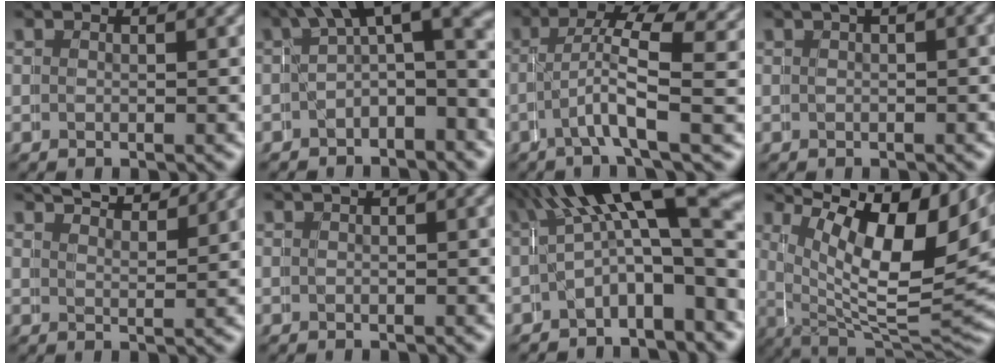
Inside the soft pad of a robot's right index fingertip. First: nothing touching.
{"total": 5.7, "force": [0.2, 3.3, 4.6], "torque": [-0.057, -0.008, -0.002]}
{"total": 5.0, "force": [1.3, 2.2, 4.3], "torque": [-0.081, 0.003, 0.002]}
{"total": 1.9, "force": [0.7, 1.0, 1.5], "torque": [-0.006, 0.016, 0.003]}
{"total": 5.0, "force": [4.7, 0.7, 1.6], "torque": [-0.026, 0.003, 0.074]}
{"total": 0.9, "force": [-0.2, 0.8, 0.4], "torque": [-0.002, 0.005, -0.008]}
{"total": 9.3, "force": [1.0, 5.5, 7.3], "torque": [-0.120, -0.004, 0.012]}
{"total": 17.7, "force": [6.8, 9.2, 13.5], "torque": [-0.194, 0.013, 0.093]}